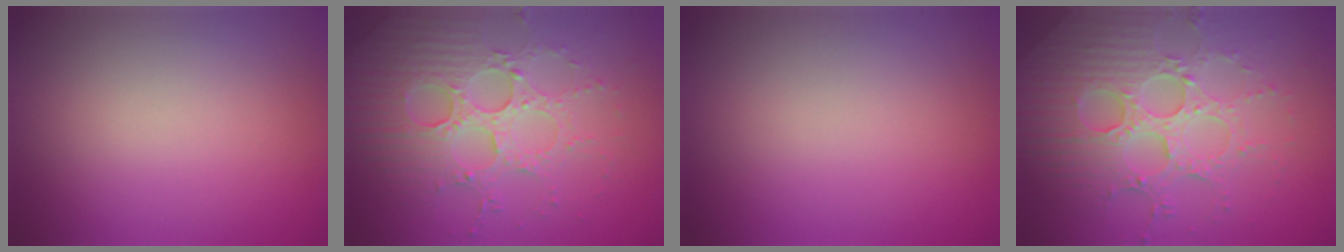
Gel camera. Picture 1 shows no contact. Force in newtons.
{"total": 5.1, "press": 4.6, "slide": 2.2}
{"total": 0.0}
{"total": 6.6, "press": 5.3, "slide": 4.0}